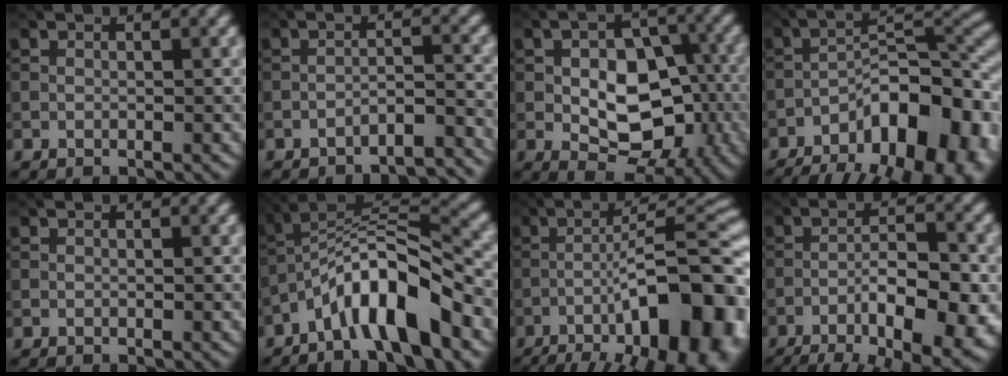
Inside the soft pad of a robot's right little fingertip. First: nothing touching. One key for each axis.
{"total": 4.0, "fx": -3.7, "fy": 0.6, "fz": 1.5, "tx": -0.021, "ty": 0.007, "tz": -0.054}
{"total": 8.8, "fx": -1.5, "fy": 5.4, "fz": 6.7, "tx": -0.108, "ty": 0.003, "tz": -0.022}
{"total": 17.1, "fx": -10.0, "fy": 6.9, "fz": 12.1, "tx": -0.169, "ty": 0.004, "tz": -0.157}
{"total": 0.0}
{"total": 9.1, "fx": -5.2, "fy": 2.5, "fz": 7.1, "tx": -0.116, "ty": 0.020, "tz": -0.099}
{"total": 17.5, "fx": -8.1, "fy": 5.3, "fz": 14.6, "tx": -0.181, "ty": 0.019, "tz": -0.117}
{"total": 12.3, "fx": -6.9, "fy": 3.8, "fz": 9.5, "tx": -0.137, "ty": -0.002, "tz": -0.090}